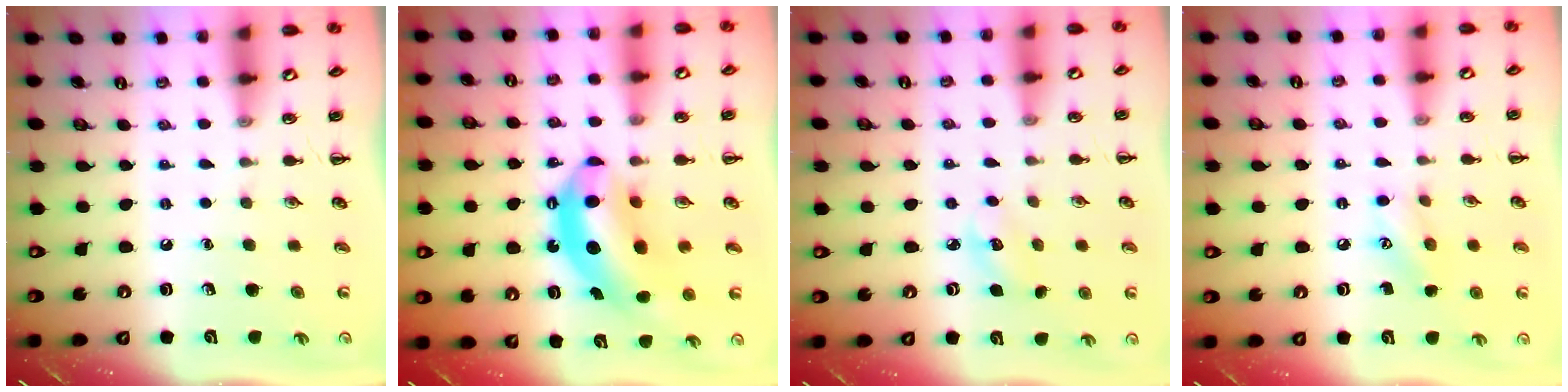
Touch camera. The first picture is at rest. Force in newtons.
{"total": 12.6, "press": 12.2, "slide": 3.3}
{"total": 3.8, "press": 3.7, "slide": 1.0}
{"total": 7.7, "press": 7.6, "slide": 1.0}